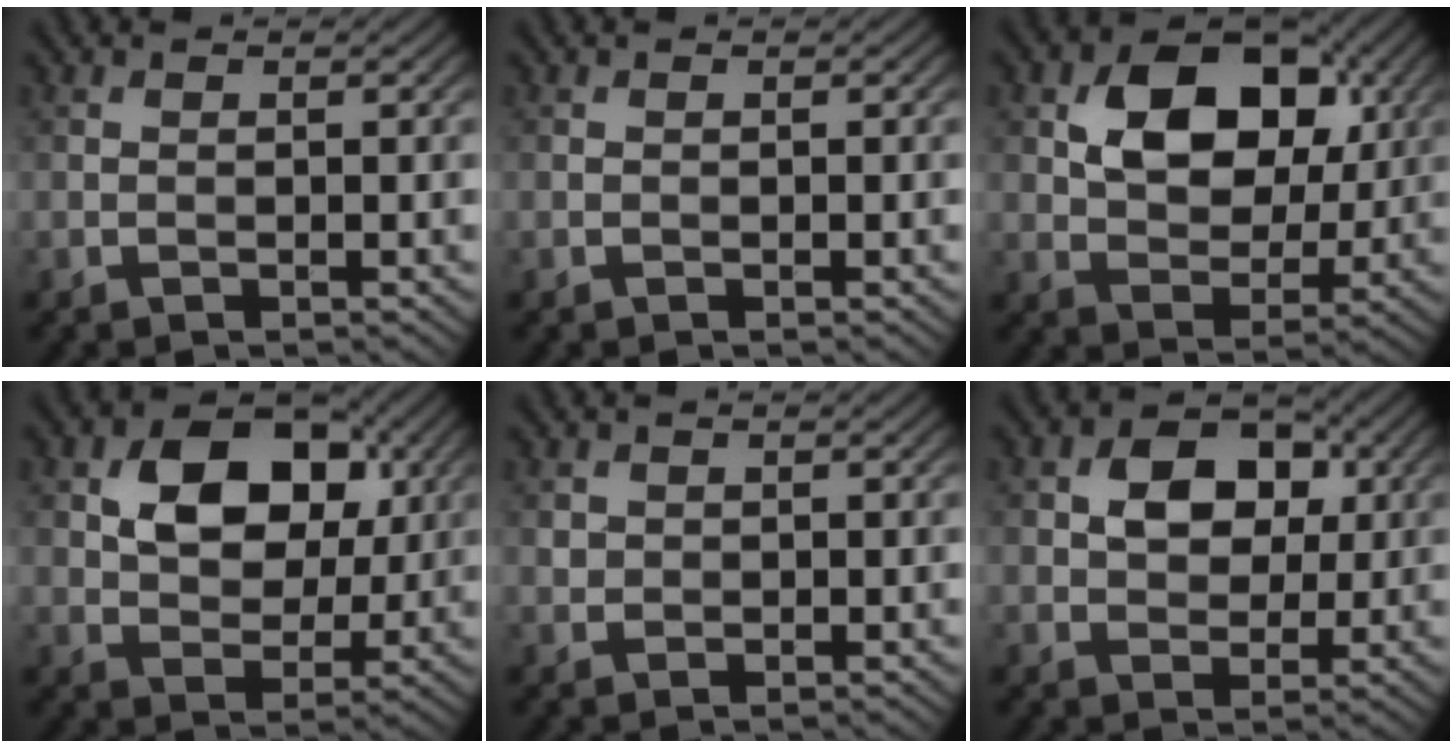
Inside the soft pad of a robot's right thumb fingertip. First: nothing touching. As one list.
[{"total": 0.0}, {"total": 11.6, "force": [3.4, 7.9, 7.8], "torque": [-0.137, 0.007, 0.050]}, {"total": 10.5, "force": [3.2, 7.2, 7.0], "torque": [-0.122, 0.007, 0.044]}, {"total": 1.1, "force": [0.4, 1.0, 0.2], "torque": [-0.007, -0.003, 0.009]}, {"total": 7.0, "force": [1.6, 5.1, 4.5], "torque": [-0.081, 0.008, 0.018]}]